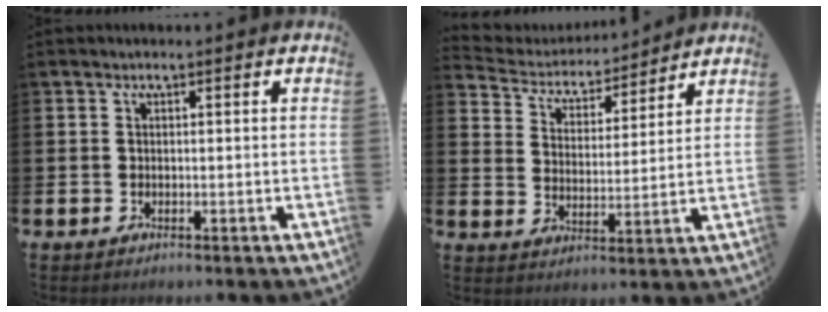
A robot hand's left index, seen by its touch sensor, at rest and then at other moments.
{"total": 4.6, "force": [4.4, 1.3, 0.2], "torque": [-0.038, -0.035, 0.072]}